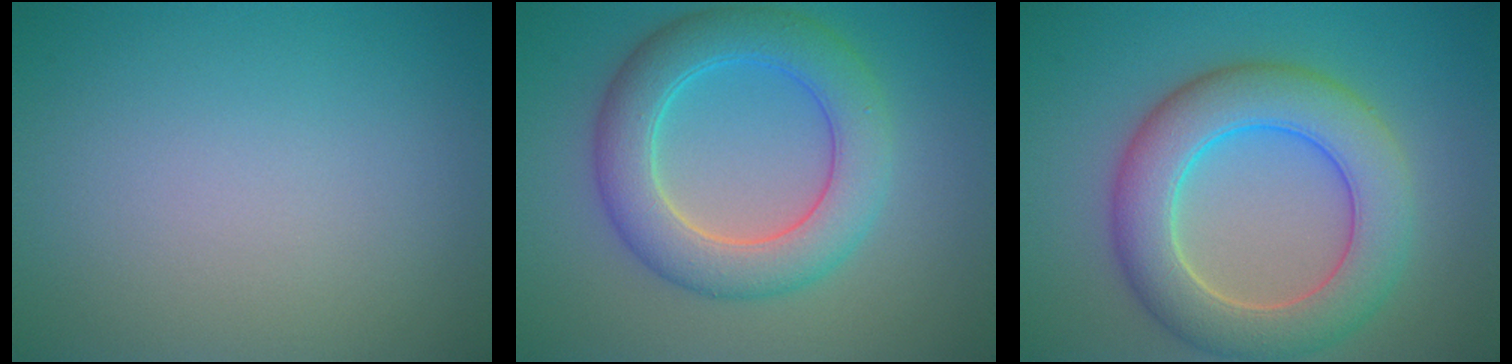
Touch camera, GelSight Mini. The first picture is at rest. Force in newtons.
{"total": 6.6, "press": 6.6, "slide": 0.2}
{"total": 7.7, "press": 7.7, "slide": 0.4}